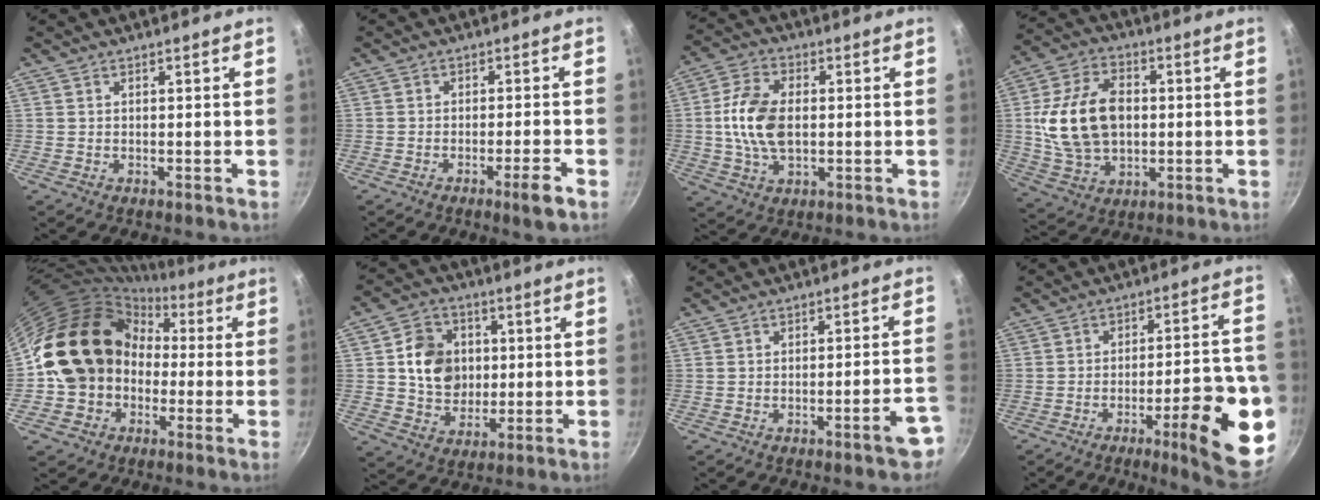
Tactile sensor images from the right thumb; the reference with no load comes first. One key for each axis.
{"total": 4.6, "fx": -2.5, "fy": 0.2, "fz": 3.8, "tx": -0.061, "ty": 0.017, "tz": -0.034}
{"total": 11.2, "fx": 0.2, "fy": 7.0, "fz": 8.8, "tx": -0.160, "ty": 0.014, "tz": -0.002}
{"total": 16.7, "fx": 0.7, "fy": 11.6, "fz": 12.0, "tx": -0.206, "ty": 0.010, "tz": 0.018}
{"total": 19.0, "fx": -1.1, "fy": 16.1, "fz": 9.9, "tx": -0.140, "ty": 0.066, "tz": -0.023}
{"total": 11.5, "fx": 1.5, "fy": 9.8, "fz": 5.7, "tx": -0.061, "ty": 0.003, "tz": 0.027}
{"total": 6.2, "fx": -3.7, "fy": 1.3, "fz": 4.8, "tx": -0.045, "ty": 0.036, "tz": -0.038}
{"total": 18.9, "fx": -7.3, "fy": 5.2, "fz": 16.7, "tx": -0.183, "ty": 0.031, "tz": -0.098}